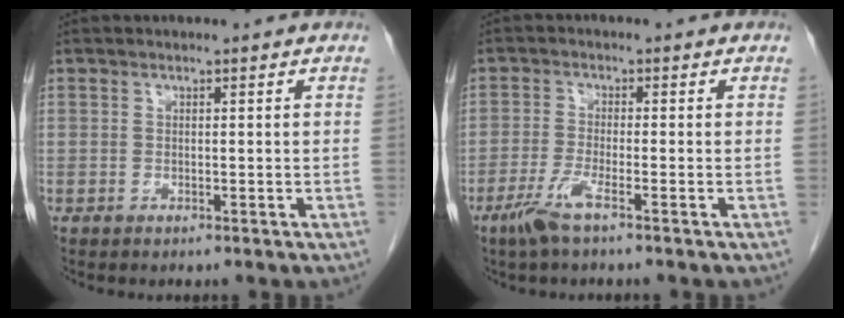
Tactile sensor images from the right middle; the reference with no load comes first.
{"total": 4.0, "force": [-2.5, -0.1, 3.1], "torque": [-0.070, -0.009, -0.056]}